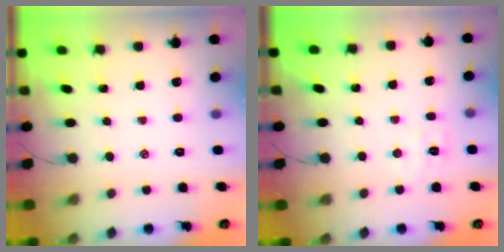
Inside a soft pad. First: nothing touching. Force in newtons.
{"total": 5.5, "press": 5.4, "slide": 1.1}